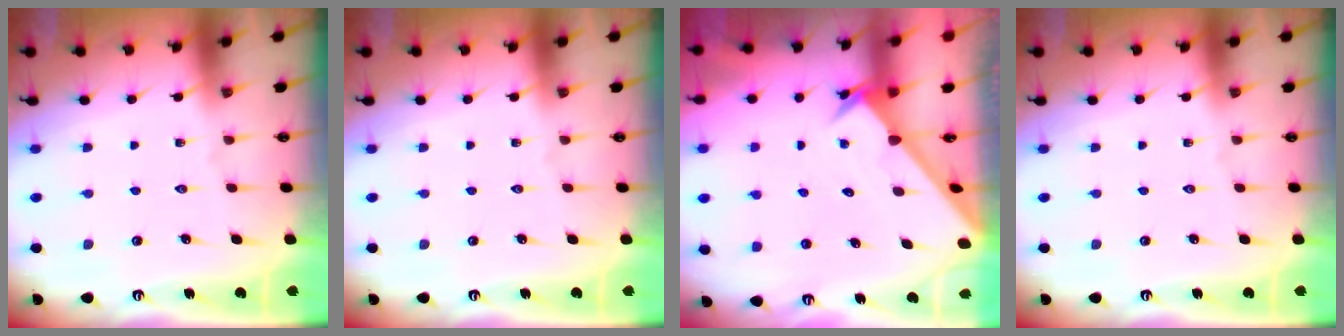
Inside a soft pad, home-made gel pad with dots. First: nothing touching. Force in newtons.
{"total": 0.0}
{"total": 2.5, "press": 2.5, "slide": 0.2}
{"total": 0.0}